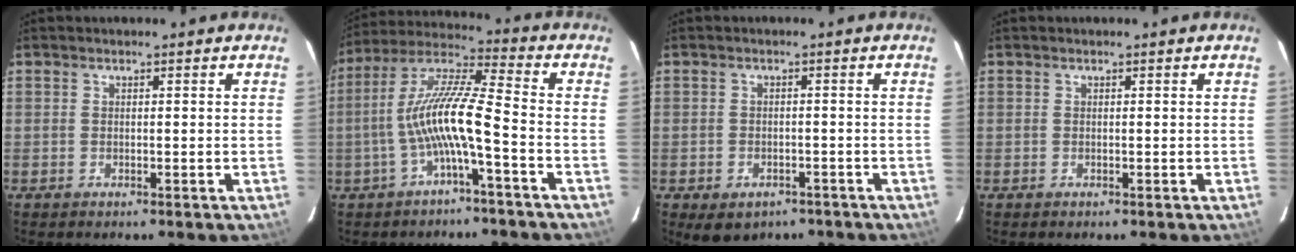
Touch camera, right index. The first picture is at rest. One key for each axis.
{"total": 11.2, "fx": -3.5, "fy": 0.7, "fz": 10.6, "tx": -0.219, "ty": 0.014, "tz": -0.065}
{"total": 6.4, "fx": -4.1, "fy": 4.2, "fz": 2.8, "tx": -0.054, "ty": -0.007, "tz": -0.043}
{"total": 0.0}